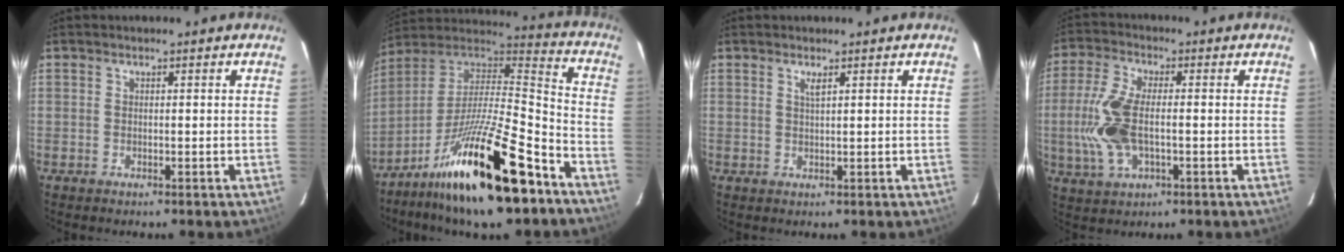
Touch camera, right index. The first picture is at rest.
{"total": 24.2, "force": [-15.3, 5.1, 18.0], "torque": [-0.305, -0.023, -0.260]}
{"total": 1.2, "force": [0.7, 0.1, 1.0], "torque": [-0.019, 0.000, 0.012]}
{"total": 11.5, "force": [-1.4, 5.4, 10.0], "torque": [-0.224, 0.001, -0.027]}